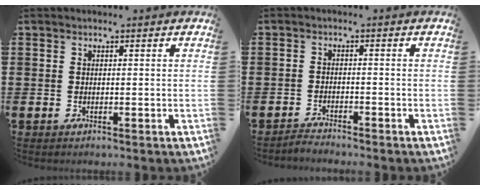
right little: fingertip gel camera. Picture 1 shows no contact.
{"total": 1.7, "force": [-1.7, -0.1, -0.1], "torque": [-0.002, 0.004, -0.035]}